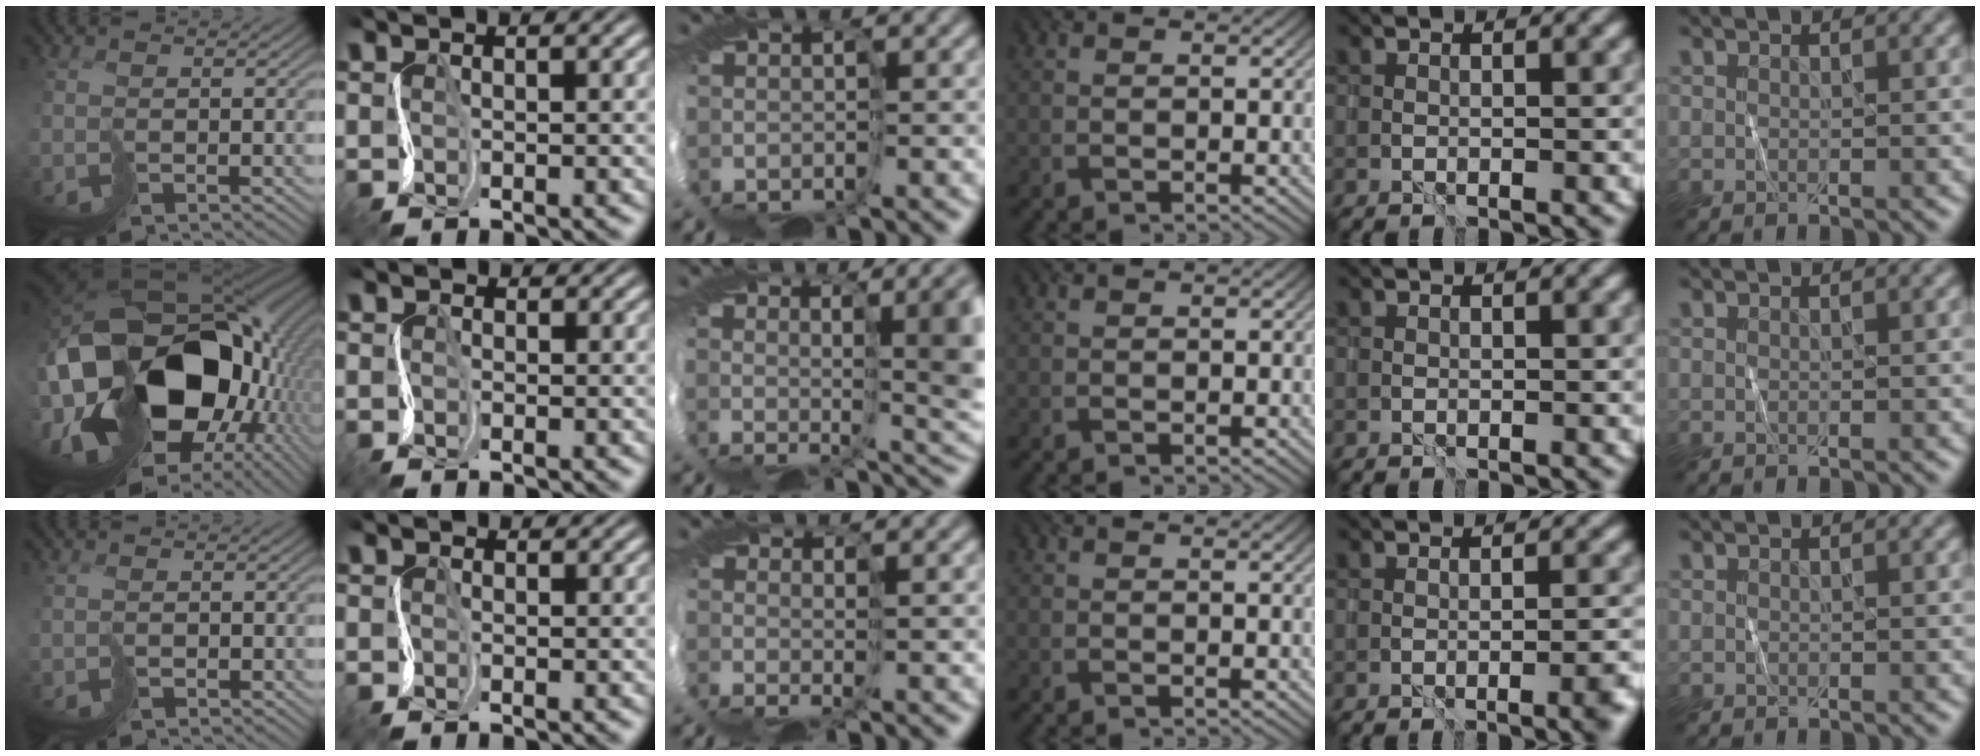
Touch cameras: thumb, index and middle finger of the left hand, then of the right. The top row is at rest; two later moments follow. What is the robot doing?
{"motion": "cut", "object": "paper bag"}